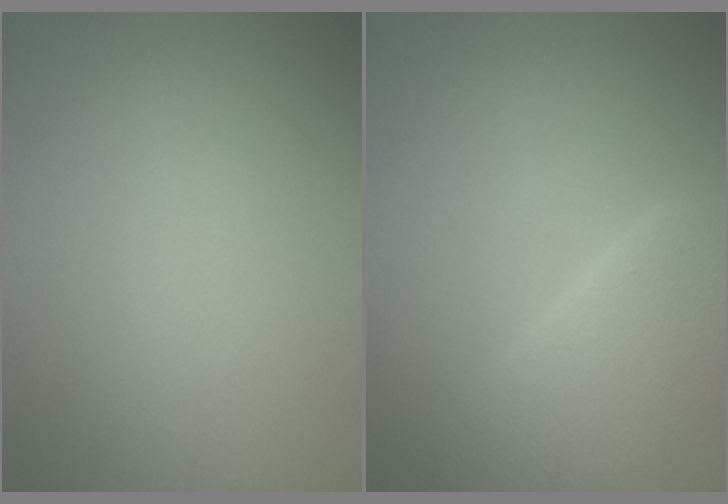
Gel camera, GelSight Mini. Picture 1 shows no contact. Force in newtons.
{"total": 7.3, "press": 7.3, "slide": 0.9}